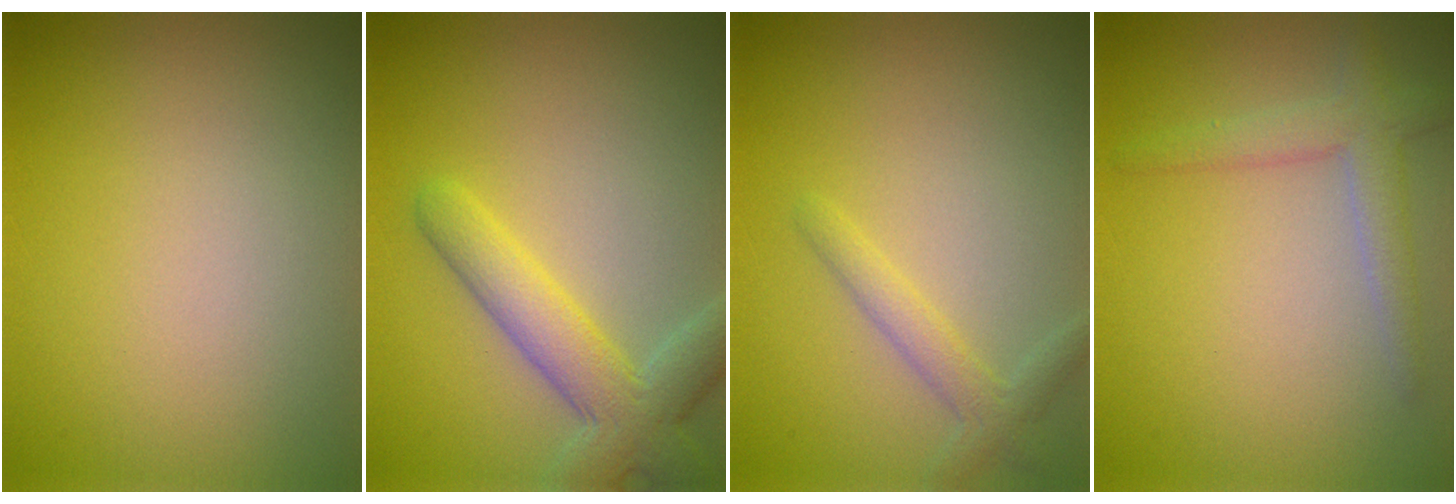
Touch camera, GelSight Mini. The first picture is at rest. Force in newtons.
{"total": 5.0, "press": 4.9, "slide": 0.3}
{"total": 2.0, "press": 2.0, "slide": 0.1}
{"total": 2.8, "press": 2.8, "slide": 0.1}